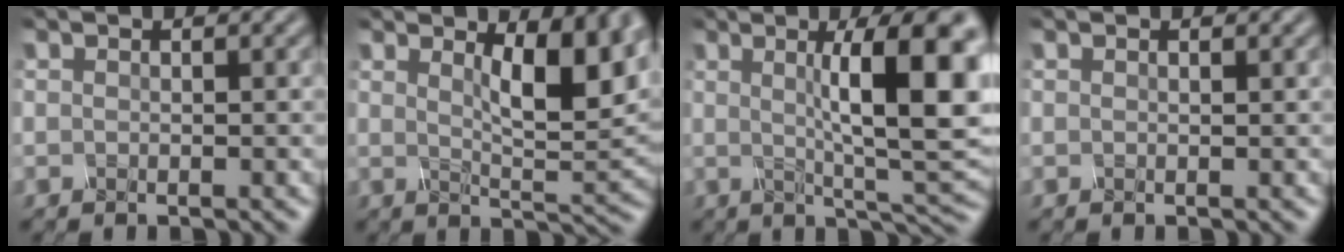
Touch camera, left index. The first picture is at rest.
{"total": 7.4, "force": [2.6, 2.0, 6.6], "torque": [-0.091, -0.007, 0.044]}
{"total": 11.3, "force": [1.8, 2.6, 10.8], "torque": [-0.130, 0.005, 0.025]}
{"total": 0.0}